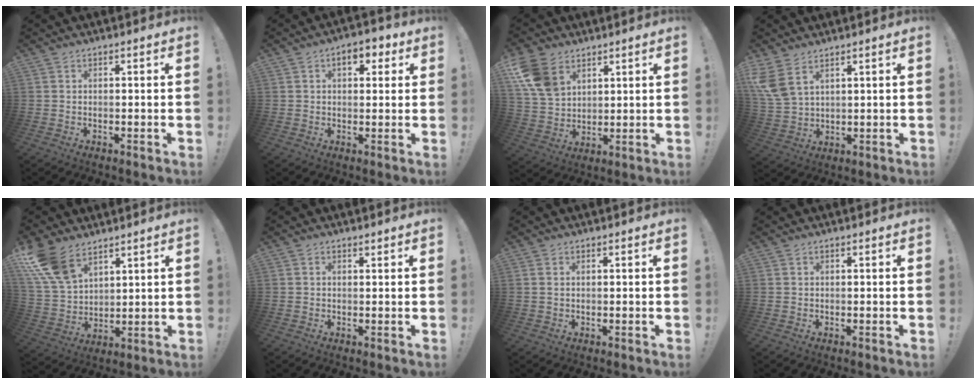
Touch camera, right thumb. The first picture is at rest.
{"total": 5.7, "force": [2.2, 3.2, 4.1], "torque": [-0.045, -0.001, 0.033]}
{"total": 12.9, "force": [7.0, 8.6, 6.5], "torque": [-0.118, -0.025, 0.141]}
{"total": 8.6, "force": [5.2, 4.1, 5.4], "torque": [-0.116, -0.023, 0.103]}
{"total": 14.3, "force": [9.3, 7.9, 7.5], "torque": [-0.162, -0.049, 0.181]}
{"total": 0.6, "force": [0.6, 0.2, 0.2], "torque": [0.003, -0.003, 0.010]}
{"total": 0.7, "force": [0.4, 0.4, 0.5], "torque": [-0.003, -0.001, 0.007]}
{"total": 0.0}